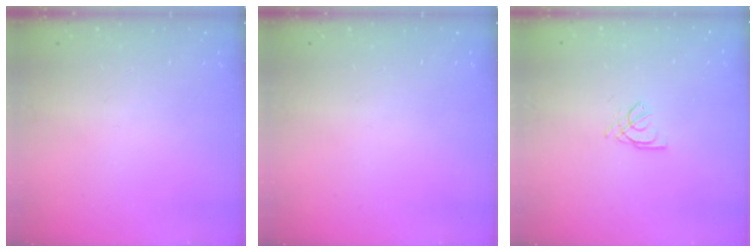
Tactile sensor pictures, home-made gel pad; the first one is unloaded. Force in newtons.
{"total": 0.0}
{"total": 2.0, "press": 2.0, "slide": 0.4}